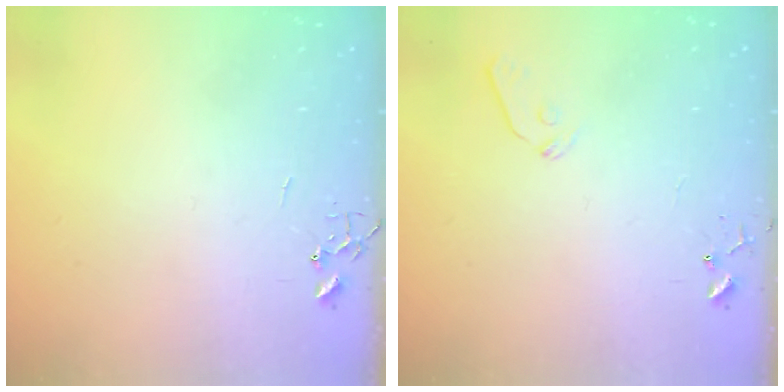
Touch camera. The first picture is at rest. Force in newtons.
{"total": 7.5, "press": 7.4, "slide": 0.9}